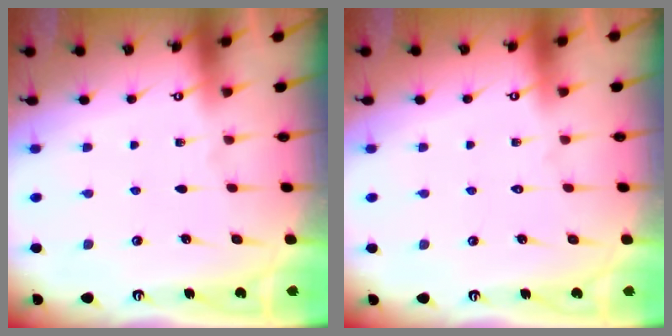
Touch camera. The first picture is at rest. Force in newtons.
{"total": 1.6, "press": 1.6, "slide": 0.1}